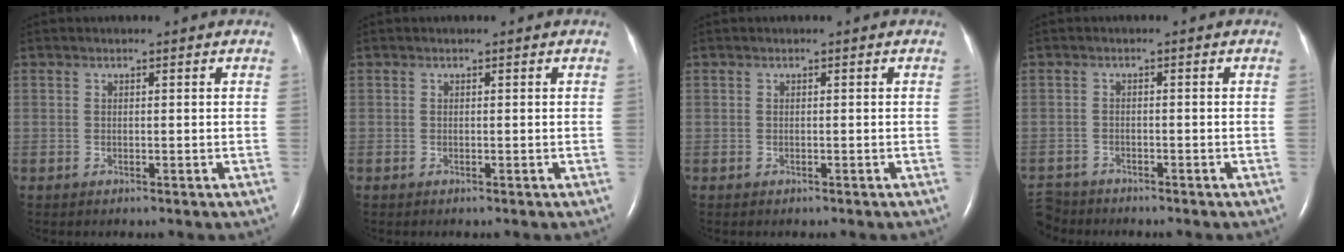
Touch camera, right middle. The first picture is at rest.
{"total": 0.0}
{"total": 0.0}
{"total": 4.6, "force": [-4.3, 1.5, -0.2], "torque": [0.001, -0.012, -0.082]}